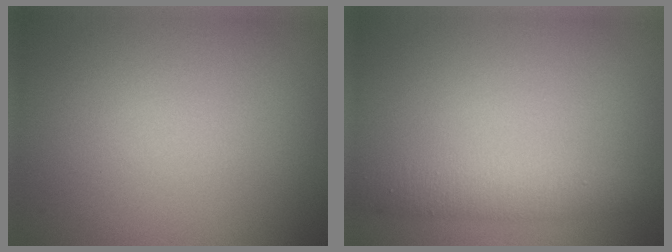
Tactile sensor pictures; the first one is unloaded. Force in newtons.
{"total": 2.8, "press": 2.8, "slide": 0.0}